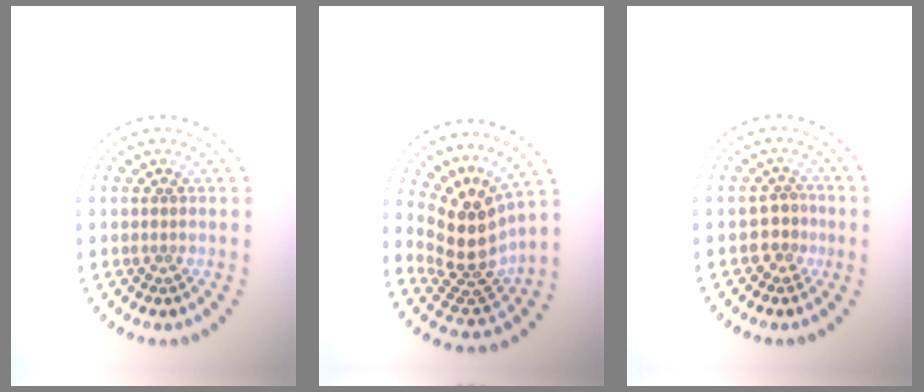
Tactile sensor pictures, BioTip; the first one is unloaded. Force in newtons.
{"total": 4.7, "press": 3.6, "slide": 3.1}
{"total": 1.8, "press": 1.6, "slide": 0.9}